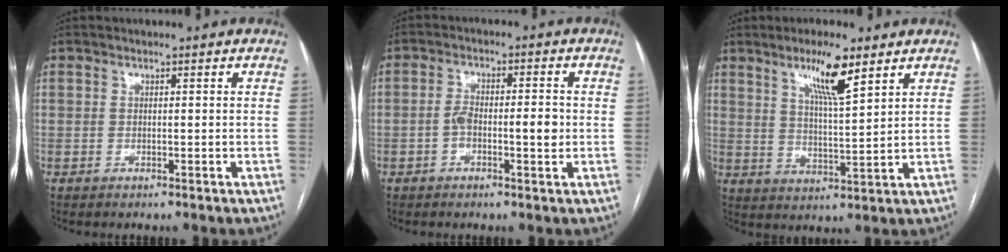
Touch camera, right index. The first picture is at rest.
{"total": 5.4, "force": [-1.0, 1.8, 4.9], "torque": [-0.086, 0.014, -0.016]}
{"total": 8.5, "force": [5.3, 0.6, 6.6], "torque": [-0.120, -0.007, 0.093]}